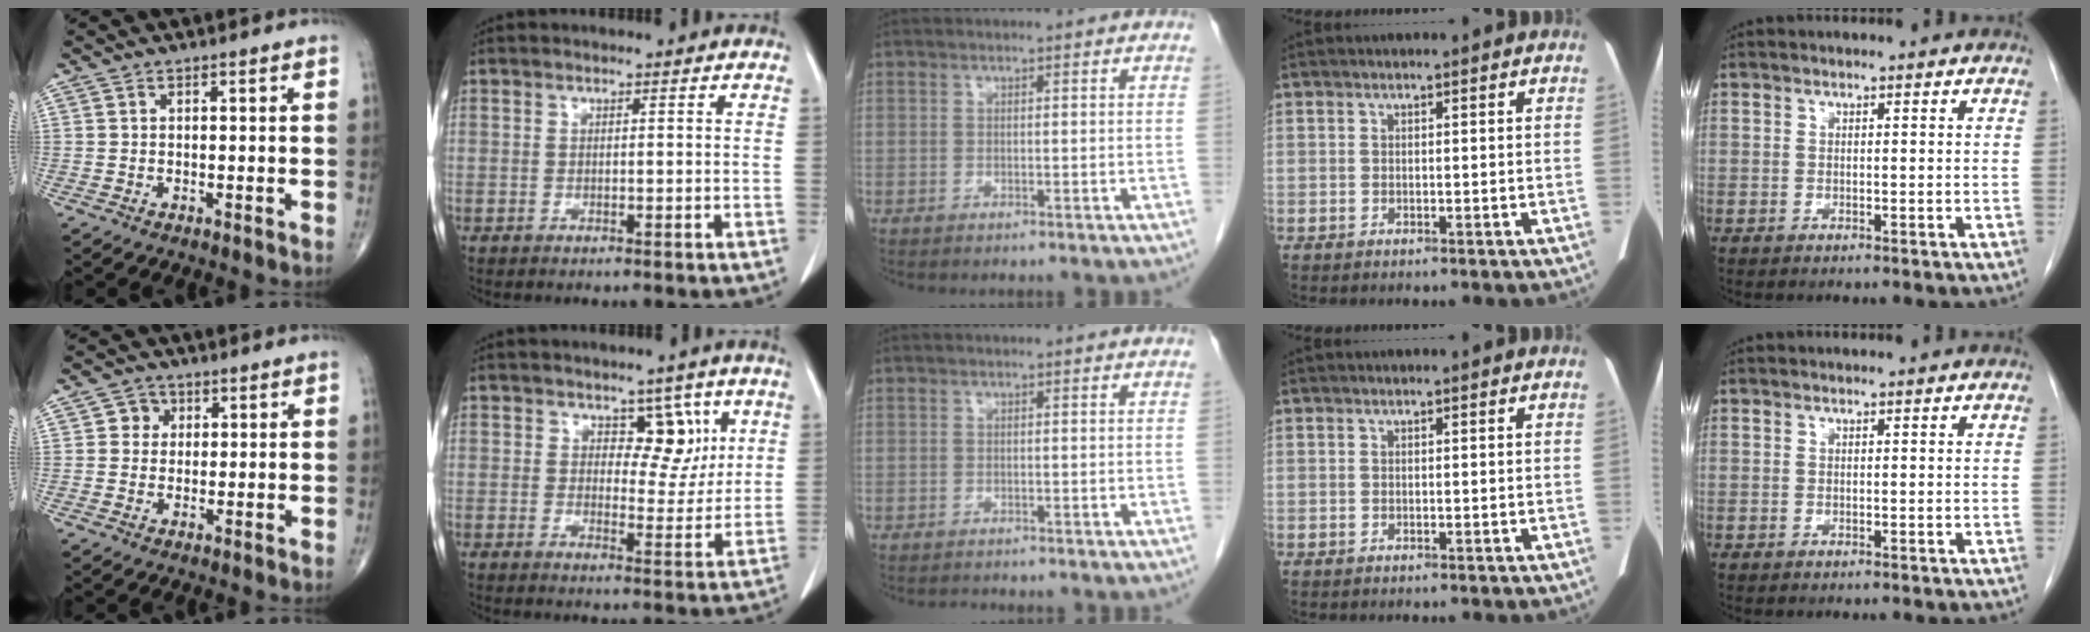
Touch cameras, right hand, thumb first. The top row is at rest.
{"thumb": {"total": 3.2, "force": [0.7, 2.9, 0.9], "torque": [0.008, 0.003, 0.004]}, "index": {"total": 5.6, "force": [2.6, 3.3, 3.8], "torque": [-0.036, 0.000, 0.038]}, "middle": {"total": 0.6, "force": [-0.6, 0.1, -0.1], "torque": [-0.003, -0.003, -0.011]}}